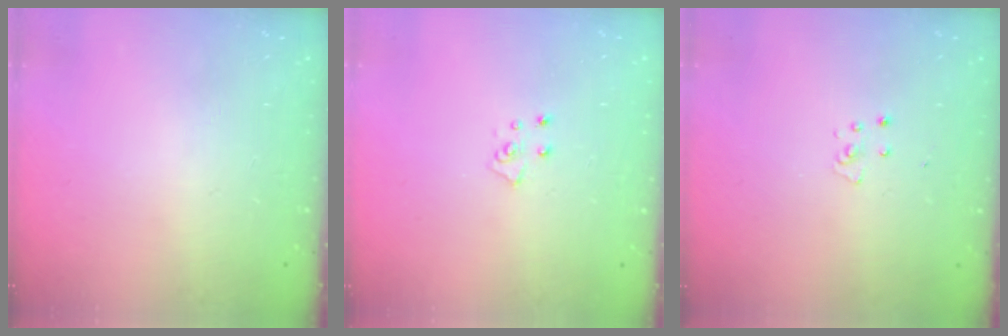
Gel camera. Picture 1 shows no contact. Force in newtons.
{"total": 5.7, "press": 5.7, "slide": 0.4}
{"total": 2.6, "press": 2.6, "slide": 0.2}